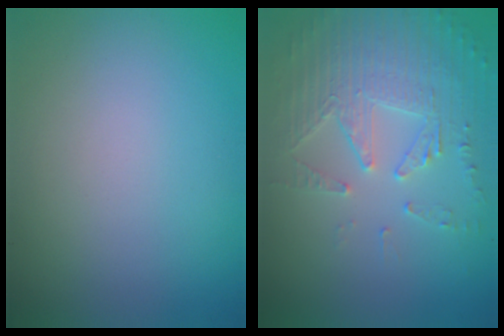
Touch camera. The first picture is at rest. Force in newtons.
{"total": 5.1, "press": 3.7, "slide": 3.6}